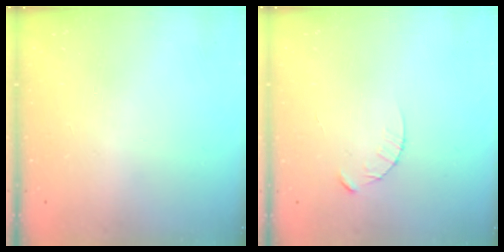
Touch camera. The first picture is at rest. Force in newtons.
{"total": 3.1, "press": 3.1, "slide": 0.3}